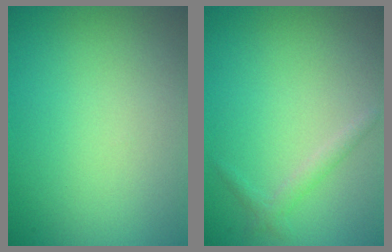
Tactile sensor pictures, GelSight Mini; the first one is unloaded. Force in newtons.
{"total": 1.2, "press": 1.2, "slide": 0.1}